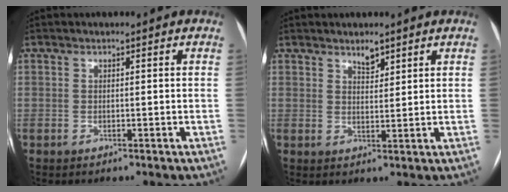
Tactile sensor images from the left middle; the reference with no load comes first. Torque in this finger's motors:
{"motor_torque": [0.20, -0.17, 0.00, -0.01]}